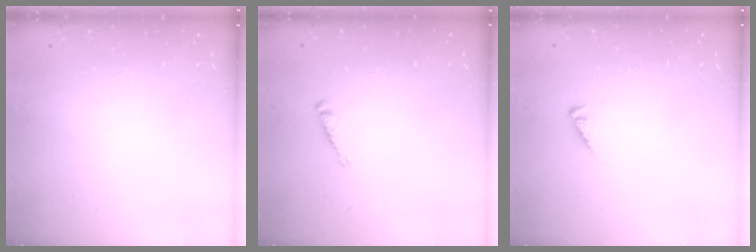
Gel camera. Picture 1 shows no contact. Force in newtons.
{"total": 3.0, "press": 3.0, "slide": 0.3}
{"total": 1.9, "press": 1.9, "slide": 0.3}